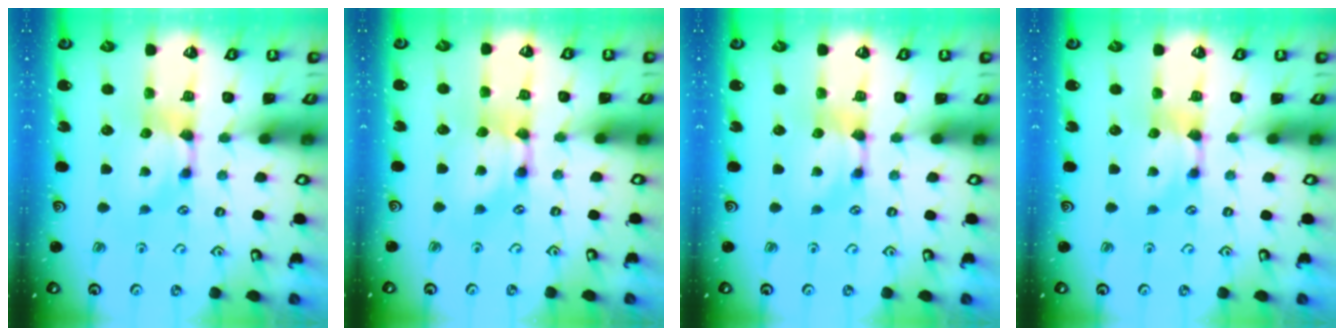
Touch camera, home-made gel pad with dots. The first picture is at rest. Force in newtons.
{"total": 1.6, "press": 1.5, "slide": 0.1}
{"total": 0.0}
{"total": 0.0}